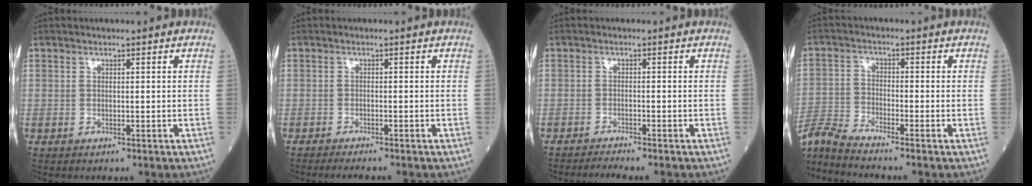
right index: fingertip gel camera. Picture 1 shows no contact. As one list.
[{"total": 4.1, "force": [-3.6, 0.2, 2.0], "torque": [-0.027, -0.007, -0.051]}, {"total": 3.9, "force": [-3.6, -0.4, 1.4], "torque": [-0.022, -0.009, -0.055]}, {"total": 7.2, "force": [-6.8, -1.8, 1.5], "torque": [-0.036, -0.013, -0.136]}]